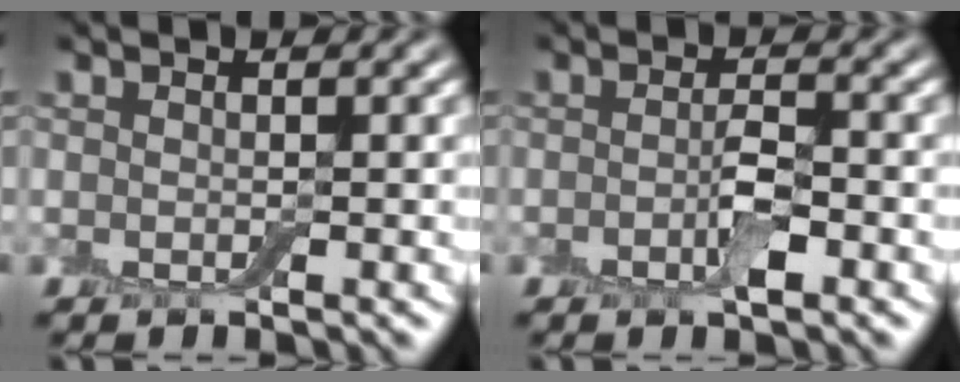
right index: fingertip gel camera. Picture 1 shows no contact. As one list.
[{"total": 2.2, "force": [-0.7, 0.7, 2.0], "torque": [-0.036, -0.001, -0.017]}]